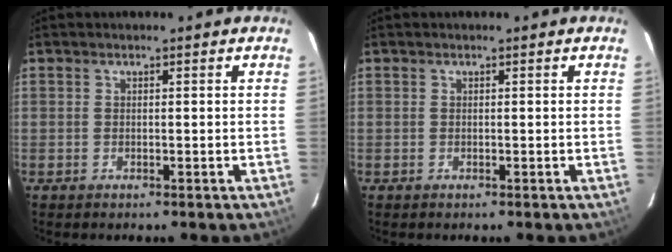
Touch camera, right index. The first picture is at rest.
{"total": 0.0}